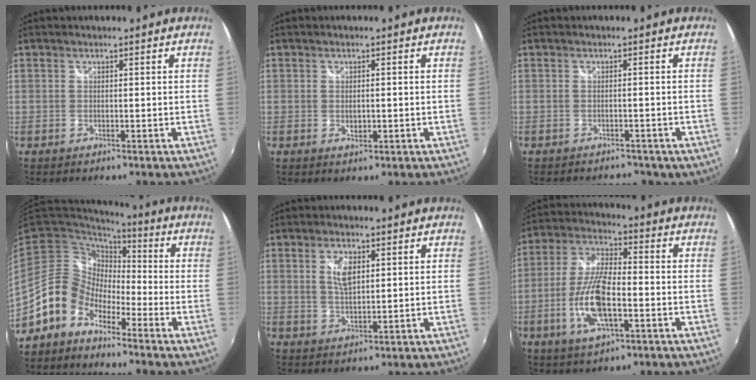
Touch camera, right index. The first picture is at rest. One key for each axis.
{"total": 1.8, "fx": -0.3, "fy": 1.2, "fz": 1.4, "tx": -0.023, "ty": -0.002, "tz": -0.003}
{"total": 5.9, "fx": -4.6, "fy": 2.9, "fz": 2.4, "tx": -0.048, "ty": -0.011, "tz": -0.055}
{"total": 10.3, "fx": -6.9, "fy": 6.9, "fz": 3.2, "tx": -0.058, "ty": 0.028, "tz": -0.142}
{"total": 4.7, "fx": 1.5, "fy": 2.3, "fz": 3.8, "tx": -0.068, "ty": 0.001, "tz": 0.028}
{"total": 12.8, "fx": -3.9, "fy": 4.4, "fz": 11.3, "tx": -0.238, "ty": -0.003, "tz": -0.074}